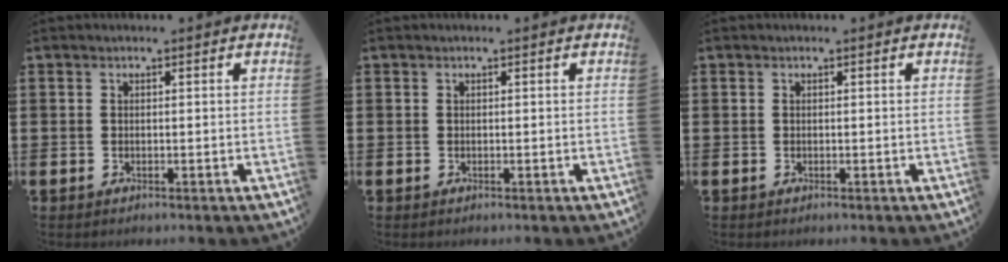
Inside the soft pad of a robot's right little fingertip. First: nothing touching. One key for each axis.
{"total": 0.0}
{"total": 0.0}